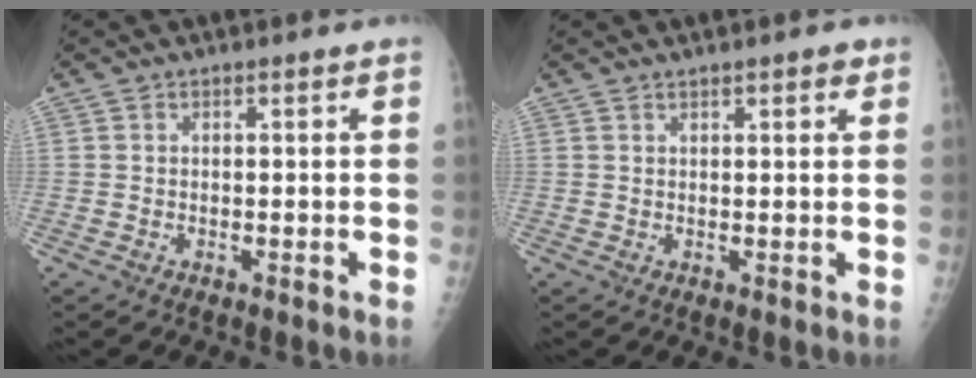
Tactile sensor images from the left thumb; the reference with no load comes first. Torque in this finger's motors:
{"motor_torque": [-0.39, 0.14, 0.10, 0.01, 0.01]}